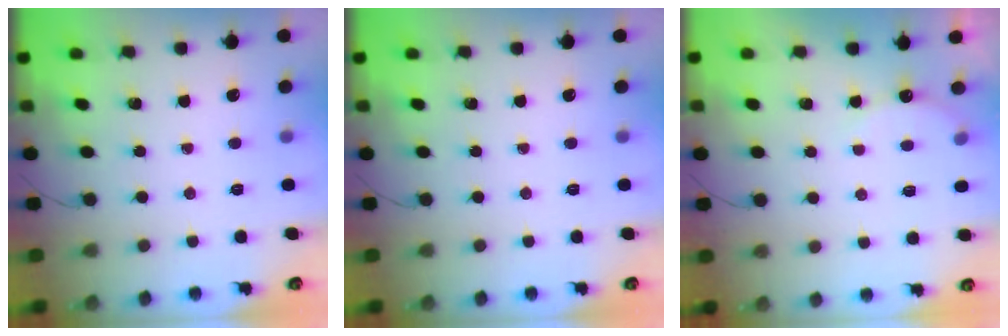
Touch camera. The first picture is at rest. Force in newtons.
{"total": 0.0}
{"total": 5.3, "press": 5.2, "slide": 1.2}